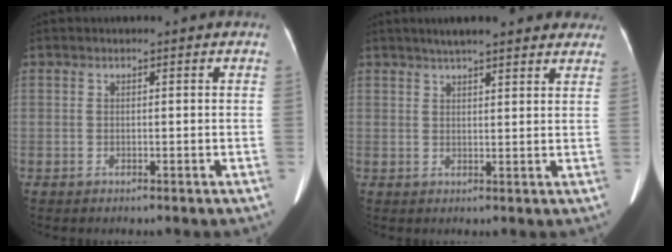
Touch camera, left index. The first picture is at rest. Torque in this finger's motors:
{"motor_torque": [0.02, -0.19, 0.00, 0.03]}